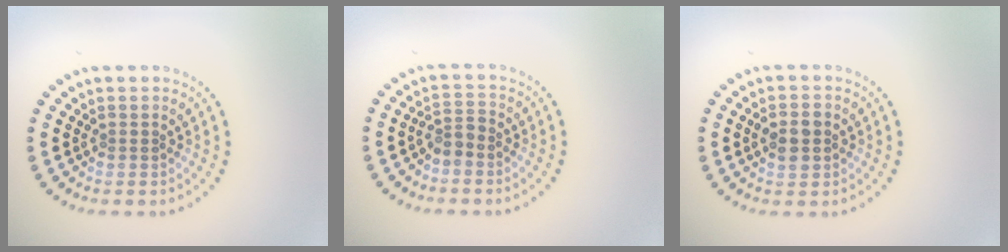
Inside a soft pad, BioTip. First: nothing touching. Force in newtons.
{"total": 1.5, "press": 1.2, "slide": 0.9}
{"total": 2.5, "press": 2.5, "slide": 0.1}